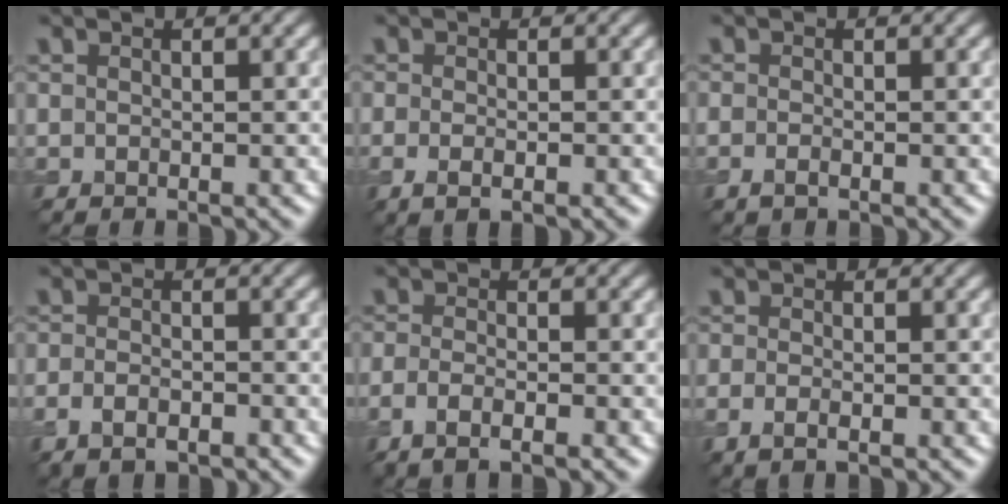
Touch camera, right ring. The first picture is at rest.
{"total": 1.8, "force": [-0.7, 0.5, 1.6], "torque": [-0.029, -0.006, -0.011]}
{"total": 0.6, "force": [-0.3, 0.1, 0.5], "torque": [-0.011, -0.002, -0.007]}
{"total": 2.2, "force": [-1.6, 0.9, 1.1], "torque": [-0.020, -0.005, -0.031]}
{"total": 2.2, "force": [-1.4, 0.4, 1.7], "torque": [-0.037, -0.006, -0.028]}
{"total": 1.3, "force": [-0.6, 0.3, 1.1], "torque": [-0.022, -0.005, -0.013]}